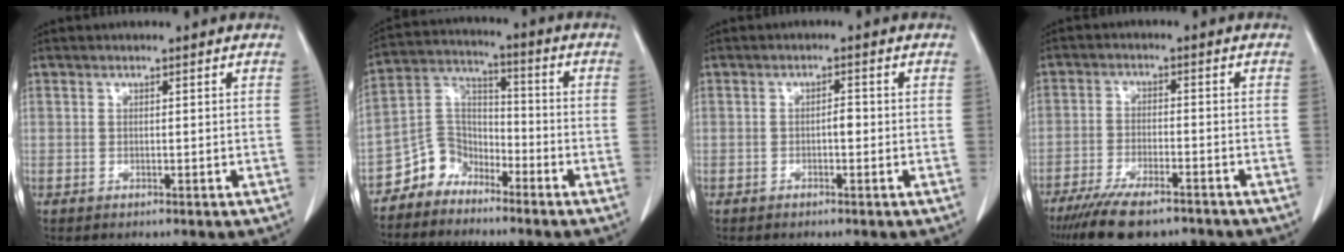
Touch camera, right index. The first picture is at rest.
{"total": 6.9, "force": [-5.3, 4.4, 0.5], "torque": [-0.007, 0.035, -0.104]}
{"total": 1.4, "force": [-0.4, 0.5, 1.2], "torque": [-0.015, 0.005, -0.009]}
{"total": 11.4, "force": [-8.9, 3.2, 6.4], "torque": [-0.105, -0.020, -0.142]}